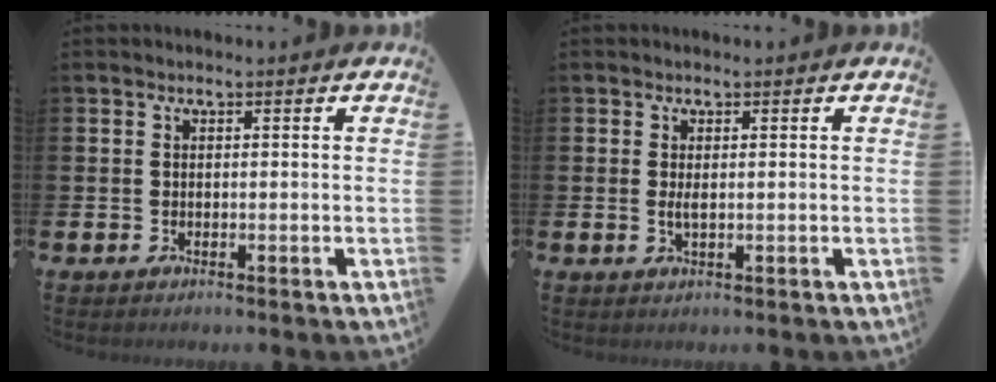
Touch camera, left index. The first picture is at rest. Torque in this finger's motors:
{"motor_torque": [0.32, -0.05, 0.02, 0.06]}